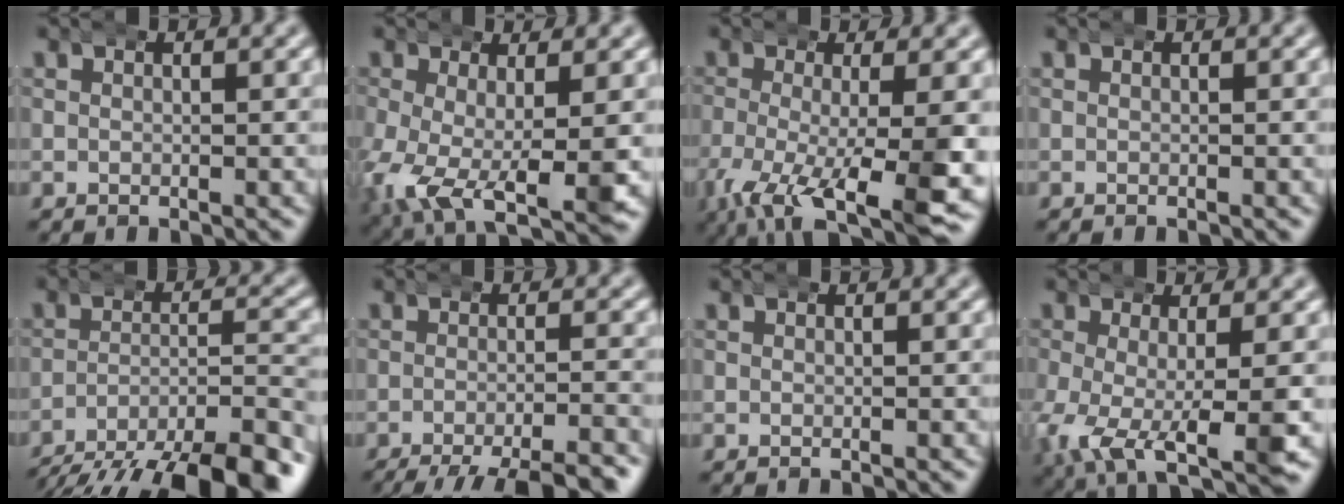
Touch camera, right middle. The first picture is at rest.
{"total": 12.4, "force": [-3.1, 7.9, 9.1], "torque": [-0.185, -0.054, -0.028]}
{"total": 11.5, "force": [-7.0, 4.0, 8.2], "torque": [-0.147, -0.033, -0.092]}
{"total": 0.0}
{"total": 11.6, "force": [-9.1, 3.7, 6.3], "torque": [-0.075, -0.012, -0.135]}
{"total": 10.9, "force": [-8.9, 3.7, 5.0], "torque": [-0.063, -0.026, -0.127]}
{"total": 0.0}
{"total": 10.6, "force": [-3.3, 5.6, 8.4], "torque": [-0.171, -0.047, -0.033]}